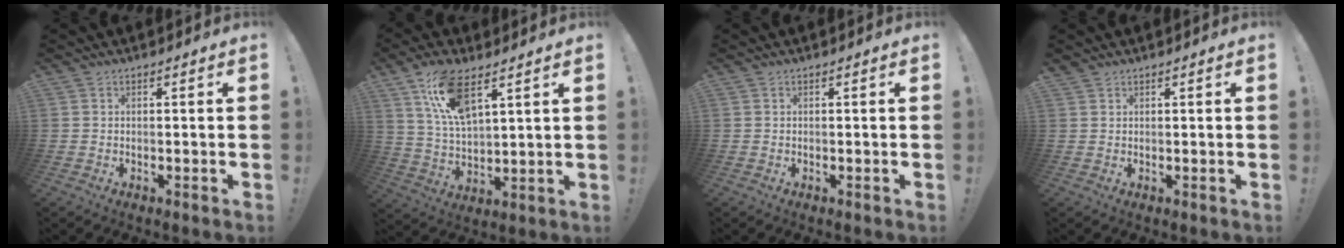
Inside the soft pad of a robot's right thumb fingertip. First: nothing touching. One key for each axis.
{"total": 12.9, "fx": 8.0, "fy": 4.7, "fz": 9.0, "tx": -0.185, "ty": -0.027, "tz": 0.144}
{"total": 0.0}
{"total": 0.8, "fx": 0.7, "fy": 0.2, "fz": 0.1, "tx": 0.004, "ty": -0.003, "tz": 0.013}